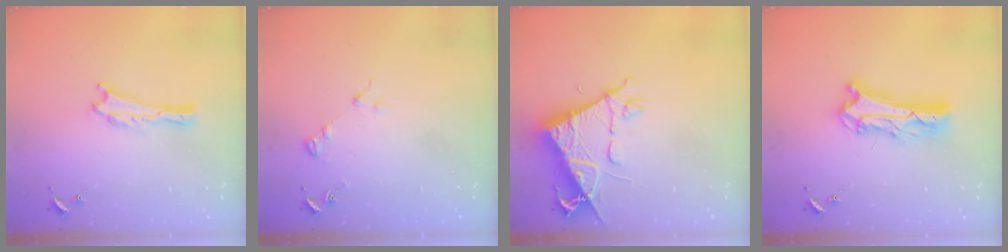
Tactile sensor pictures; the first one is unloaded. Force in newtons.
{"total": 4.0, "press": 4.0, "slide": 0.4}
{"total": 9.2, "press": 9.1, "slide": 1.4}
{"total": 9.6, "press": 9.6, "slide": 0.9}